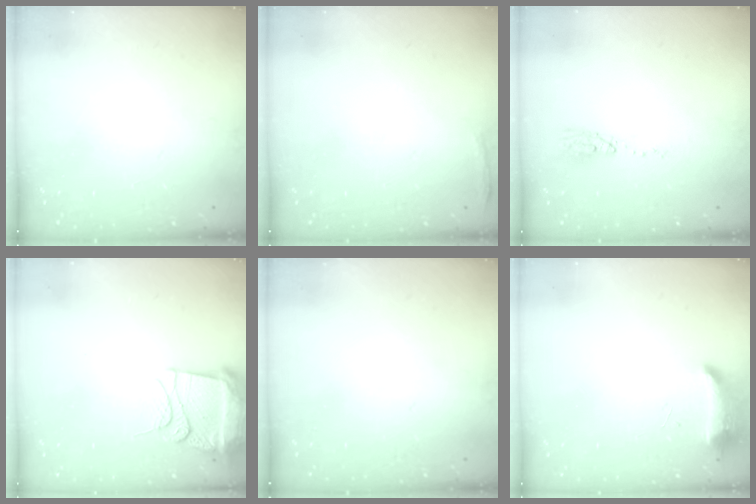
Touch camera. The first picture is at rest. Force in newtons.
{"total": 4.0, "press": 3.7, "slide": 1.6}
{"total": 5.0, "press": 4.7, "slide": 1.5}
{"total": 13.1, "press": 13.1, "slide": 1.4}
{"total": 0.0}
{"total": 8.5, "press": 8.4, "slide": 1.6}